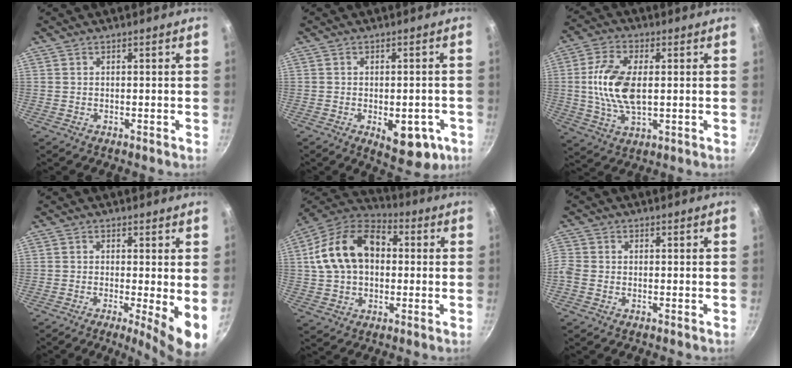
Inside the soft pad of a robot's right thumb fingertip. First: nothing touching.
{"total": 9.8, "force": [-3.4, 4.9, 7.8], "torque": [-0.066, 0.009, -0.032]}
{"total": 11.9, "force": [0.7, 6.4, 10.1], "torque": [-0.197, 0.008, 0.009]}
{"total": 7.5, "force": [-0.9, 1.2, 7.3], "torque": [-0.099, -0.013, -0.013]}
{"total": 17.9, "force": [2.2, 12.4, 12.7], "torque": [-0.205, 0.034, 0.023]}
{"total": 2.9, "force": [-1.2, 2.3, 1.4], "torque": [-0.034, 0.003, -0.033]}